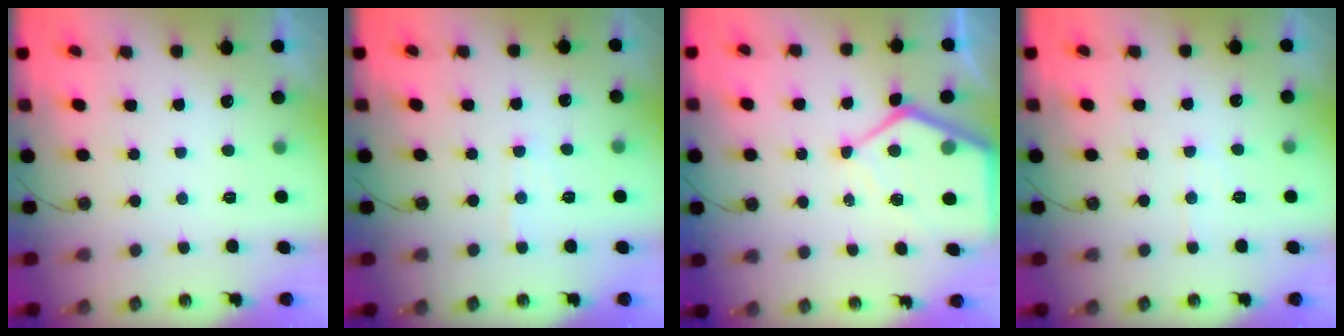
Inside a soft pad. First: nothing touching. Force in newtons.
{"total": 4.7, "press": 4.7, "slide": 0.6}
{"total": 11.2, "press": 11.1, "slide": 1.2}
{"total": 5.5, "press": 5.5, "slide": 0.8}